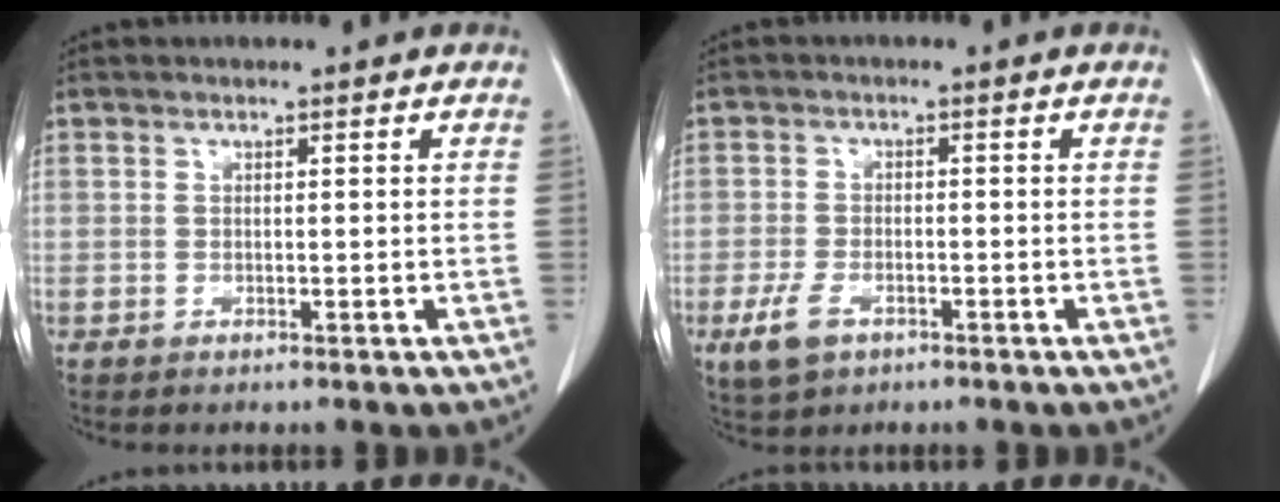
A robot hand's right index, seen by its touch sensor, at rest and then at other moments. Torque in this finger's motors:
{"motor_torque": [-0.13, -0.11, -0.22, -0.09]}